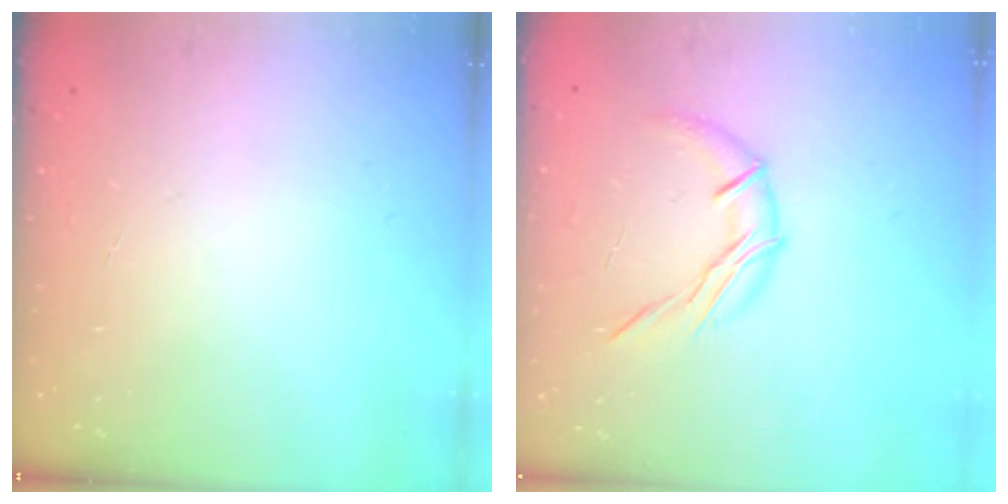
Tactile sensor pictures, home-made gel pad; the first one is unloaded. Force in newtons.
{"total": 8.9, "press": 8.9, "slide": 0.3}